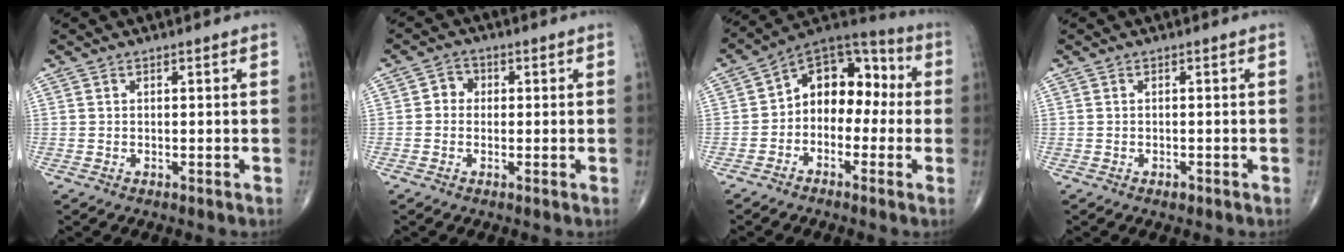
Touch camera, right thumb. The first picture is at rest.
{"total": 2.8, "force": [0.0, 2.5, 1.2], "torque": [0.001, 0.008, -0.010]}
{"total": 12.1, "force": [-0.9, 8.7, 8.3], "torque": [-0.075, 0.052, -0.037]}
{"total": 0.8, "force": [-0.5, 0.4, 0.5], "torque": [-0.006, 0.001, -0.007]}